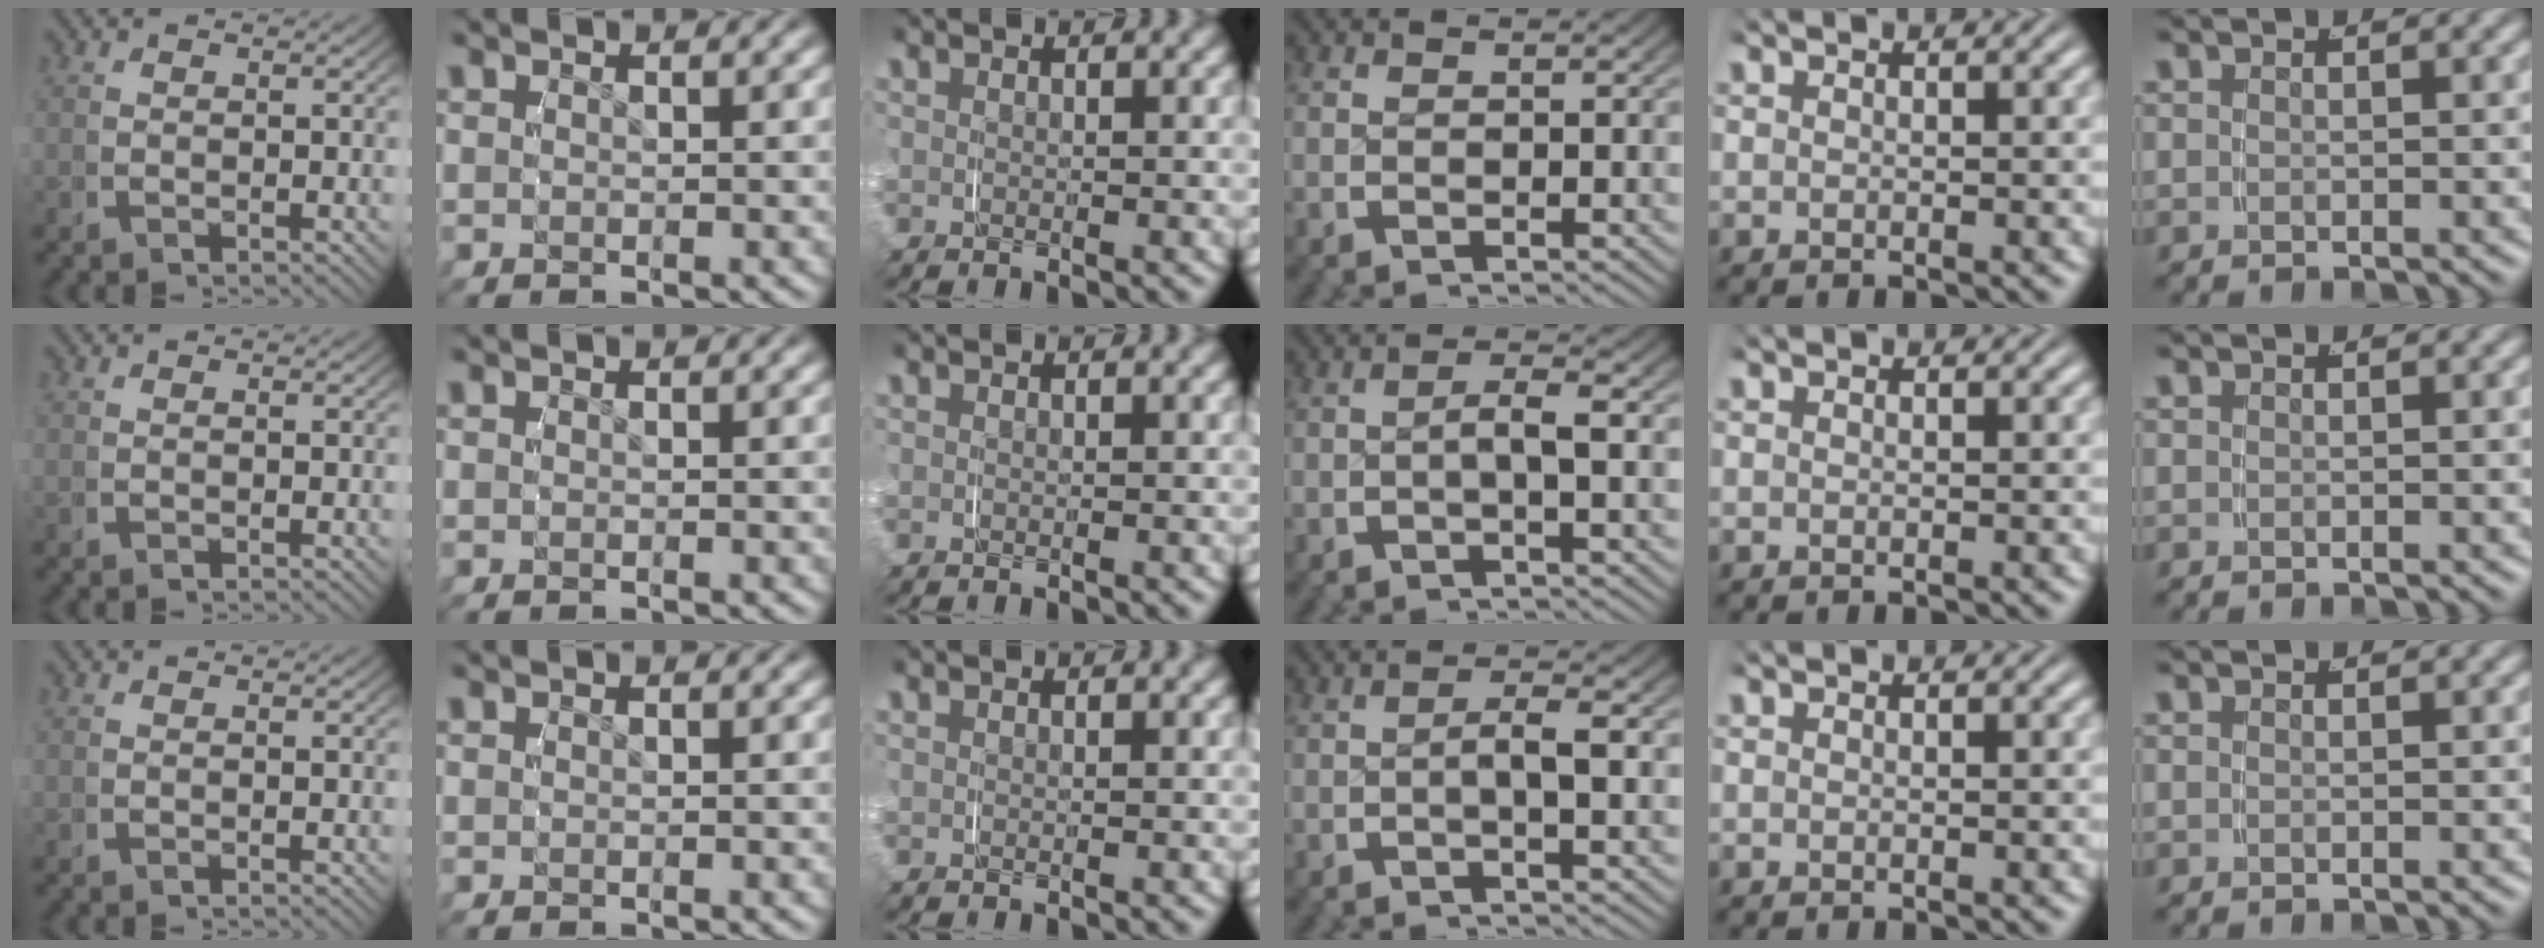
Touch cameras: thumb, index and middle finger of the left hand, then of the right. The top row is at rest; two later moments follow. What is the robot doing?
{"motion": "grasp_and_lifting", "object": "map"}